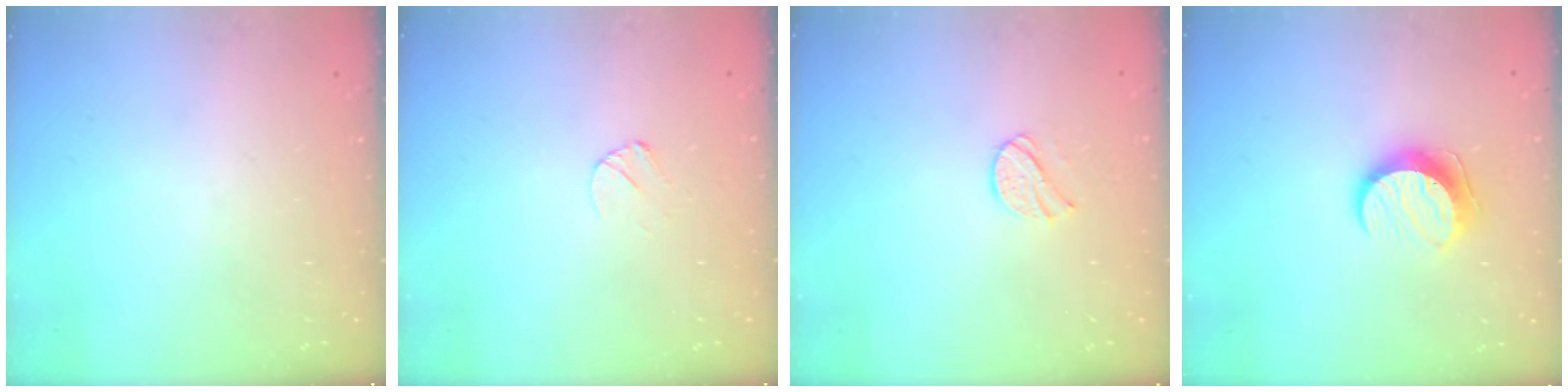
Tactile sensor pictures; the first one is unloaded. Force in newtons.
{"total": 3.2, "press": 3.1, "slide": 0.4}
{"total": 7.8, "press": 7.7, "slide": 0.7}
{"total": 9.6, "press": 9.6, "slide": 0.1}